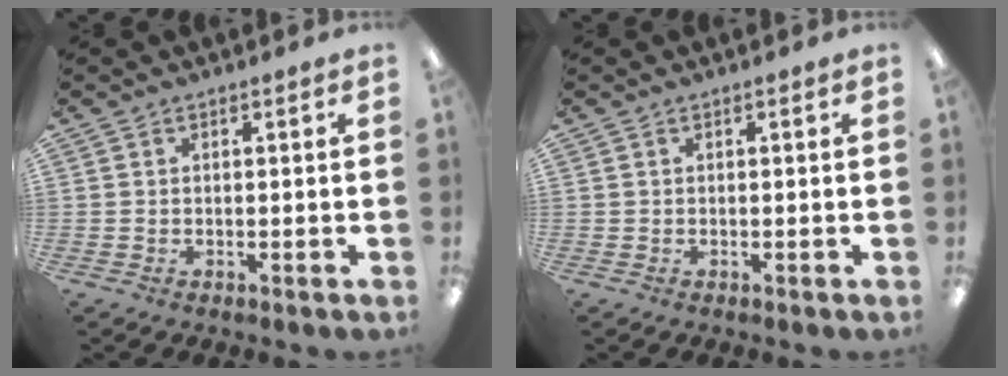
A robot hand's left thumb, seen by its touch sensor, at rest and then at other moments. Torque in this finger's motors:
{"motor_torque": [0.01, 0.01, 0.20, 0.01, 0.04]}